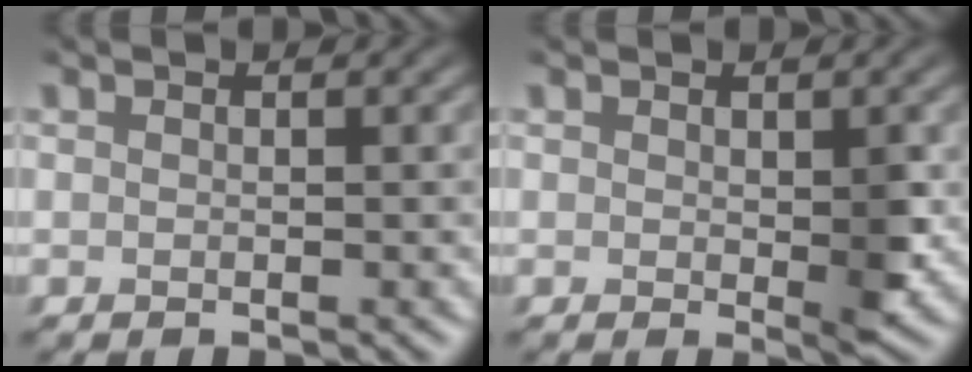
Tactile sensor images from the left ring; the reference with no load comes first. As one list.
[{"total": 2.0, "force": [-0.1, 0.5, 2.0], "torque": [-0.036, -0.008, 0.002]}]